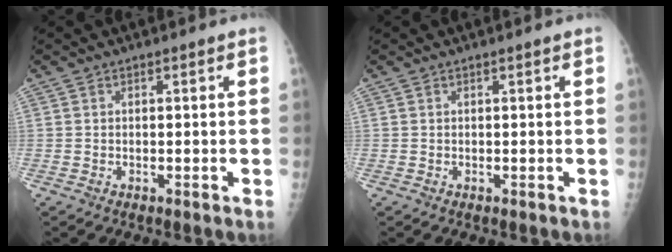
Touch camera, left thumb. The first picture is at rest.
{"total": 0.0}